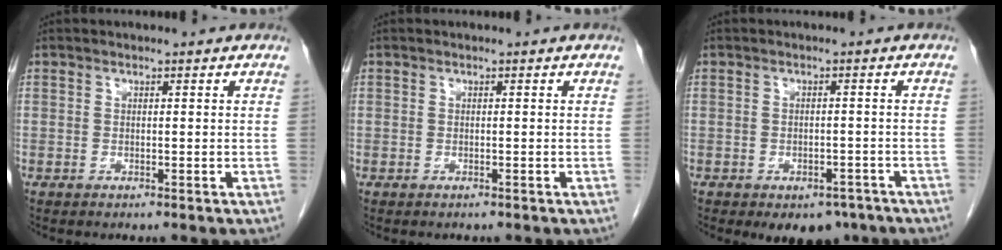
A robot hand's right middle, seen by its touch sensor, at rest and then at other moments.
{"total": 0.0}
{"total": 6.2, "force": [-4.5, 3.5, 2.6], "torque": [-0.024, 0.005, -0.054]}